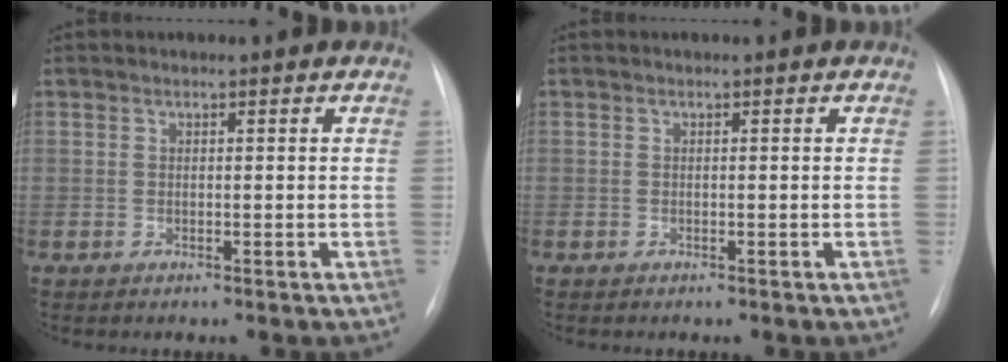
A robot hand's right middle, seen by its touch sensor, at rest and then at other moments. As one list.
[{"total": 0.0}]